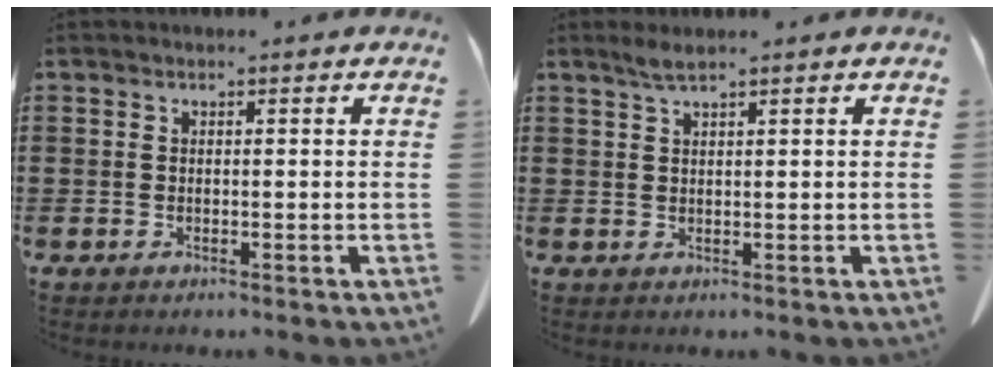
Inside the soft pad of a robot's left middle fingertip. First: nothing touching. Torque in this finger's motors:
{"motor_torque": [0.12, 0.05, 0.03, 0.03]}